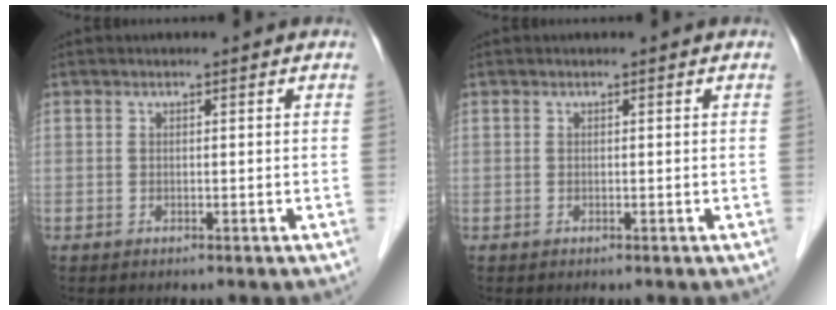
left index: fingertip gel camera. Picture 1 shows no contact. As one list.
[{"total": 0.0}]